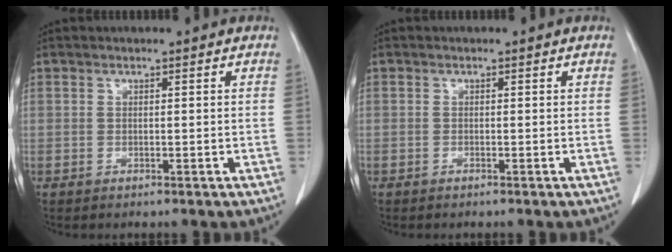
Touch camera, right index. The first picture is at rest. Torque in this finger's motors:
{"motor_torque": [0.15, -0.12, -0.01, 0.00]}